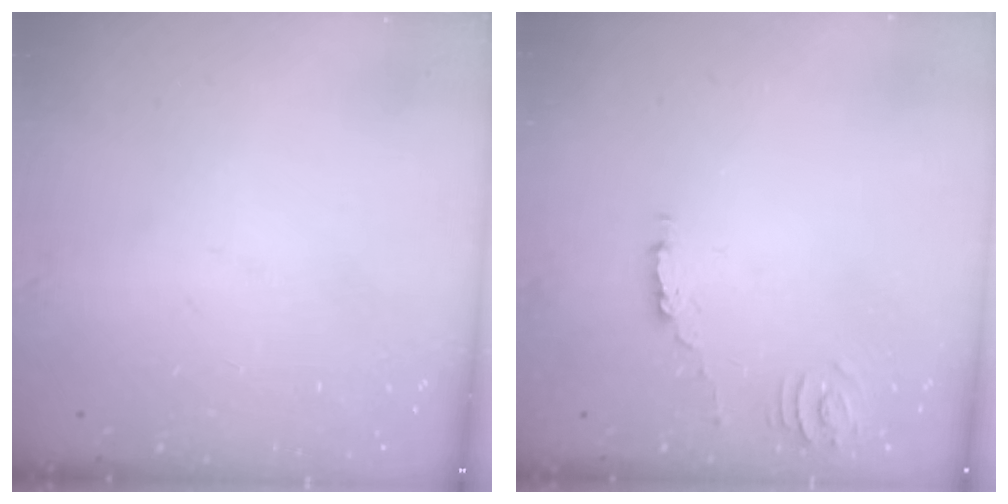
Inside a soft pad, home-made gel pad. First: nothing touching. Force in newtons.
{"total": 2.5, "press": 2.5, "slide": 0.2}